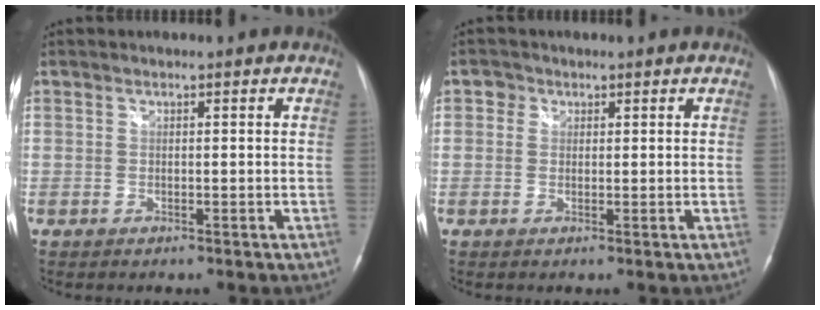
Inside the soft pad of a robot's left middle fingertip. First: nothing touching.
{"total": 1.8, "force": [0.7, 1.6, 0.4], "torque": [-0.001, 0.006, 0.005]}